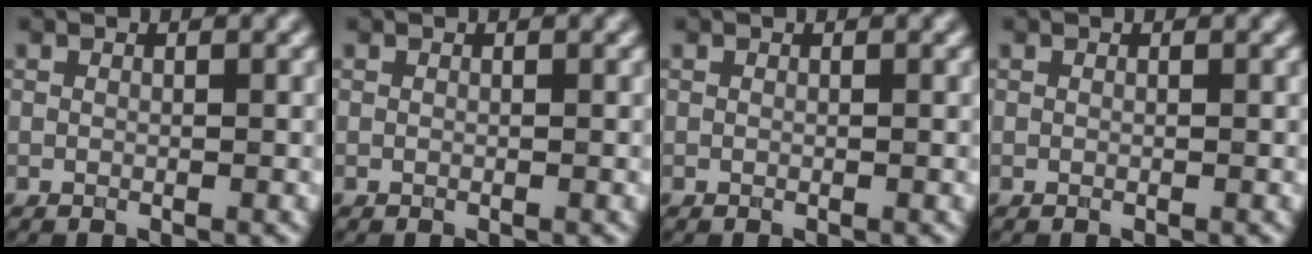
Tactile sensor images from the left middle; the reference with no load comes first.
{"total": 0.0}
{"total": 0.0}
{"total": 0.0}